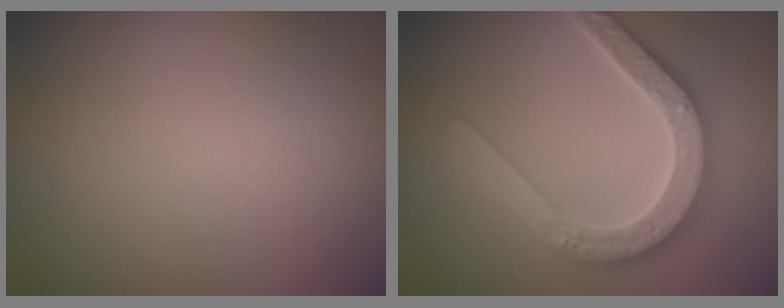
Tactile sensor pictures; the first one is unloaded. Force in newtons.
{"total": 5.1, "press": 5.0, "slide": 0.9}